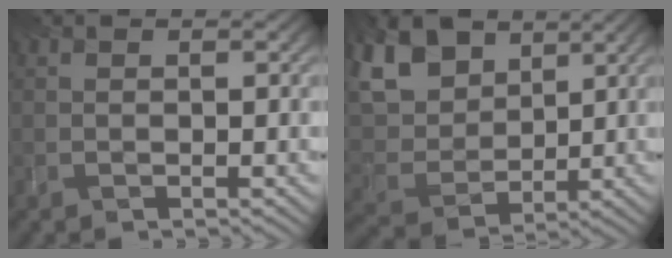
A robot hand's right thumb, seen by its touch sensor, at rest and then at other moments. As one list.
[{"total": 10.4, "force": [5.4, 6.9, 5.6], "torque": [-0.185, 0.020, 0.116]}]